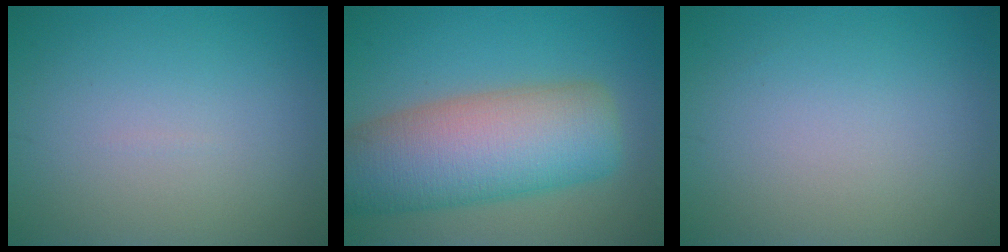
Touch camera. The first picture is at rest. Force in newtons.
{"total": 11.1, "press": 11.1, "slide": 0.7}
{"total": 0.0}